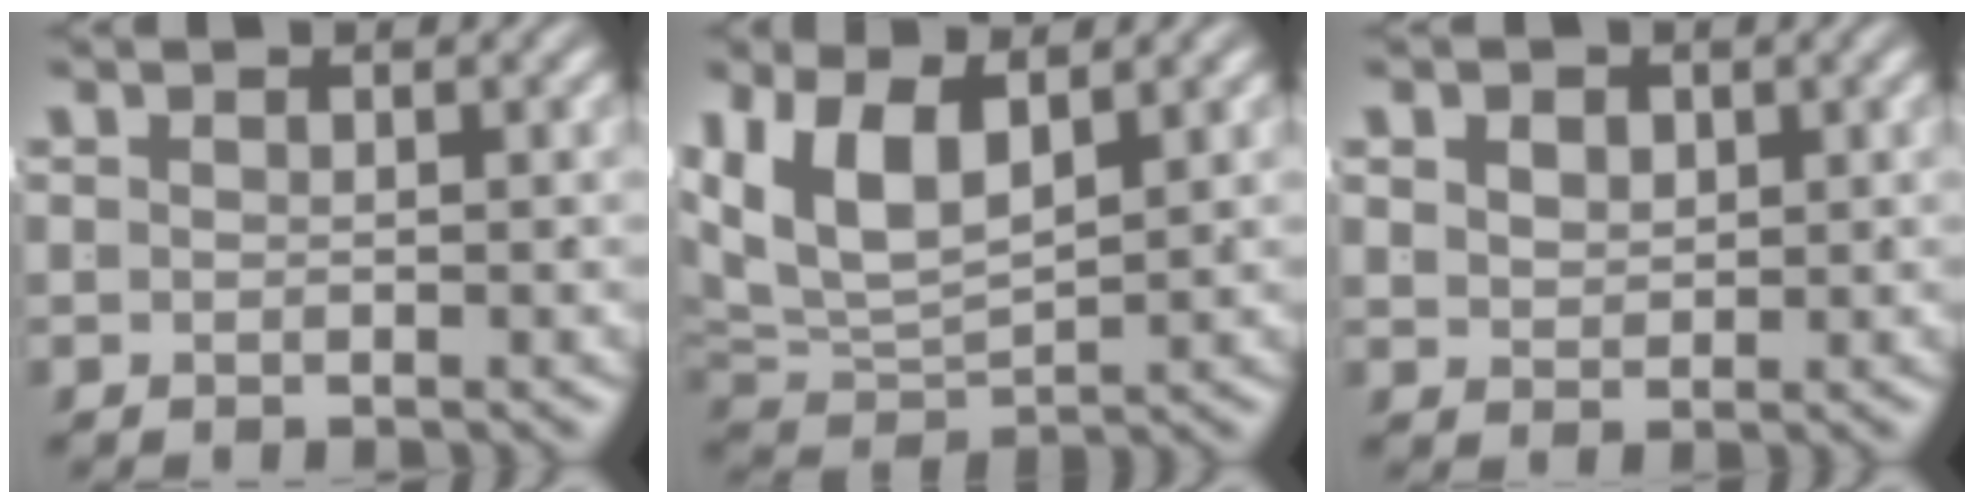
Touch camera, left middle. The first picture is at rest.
{"total": 9.5, "force": [2.0, 7.4, 5.6], "torque": [-0.151, -0.011, 0.038]}
{"total": 1.4, "force": [0.9, 0.6, 0.8], "torque": [-0.012, -0.012, 0.031]}